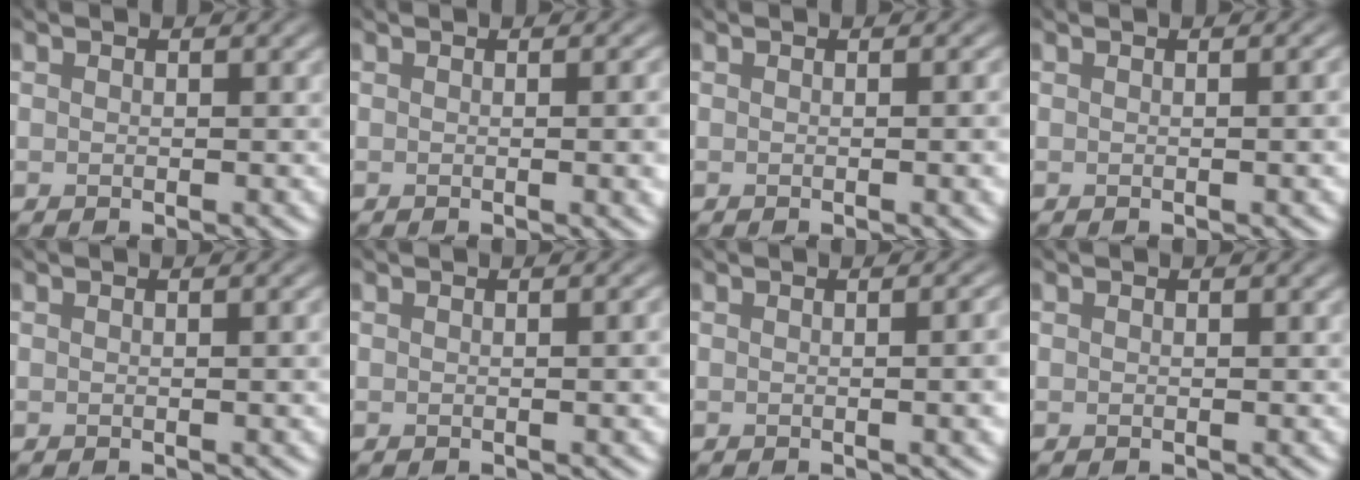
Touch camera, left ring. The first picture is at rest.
{"total": 5.9, "force": [0.9, 2.7, 5.2], "torque": [-0.022, 0.025, -0.001]}
{"total": 4.2, "force": [0.5, 1.8, 3.7], "torque": [-0.023, 0.015, -0.005]}
{"total": 4.2, "force": [0.7, 1.9, 3.6], "torque": [-0.020, 0.020, -0.008]}
{"total": 2.0, "force": [0.3, 0.8, 1.8], "torque": [-0.015, 0.005, 0.000]}
{"total": 3.6, "force": [0.6, 1.6, 3.2], "torque": [-0.019, 0.015, -0.006]}
{"total": 7.6, "force": [1.1, 3.8, 6.4], "torque": [-0.023, 0.044, -0.006]}
{"total": 0.0}